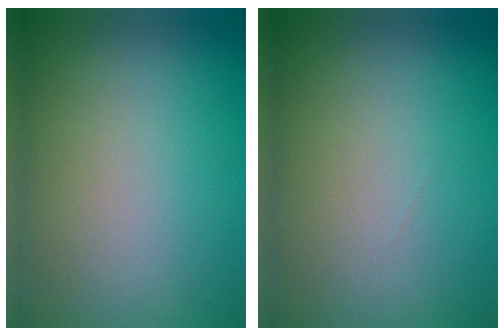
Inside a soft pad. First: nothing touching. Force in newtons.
{"total": 0.0}